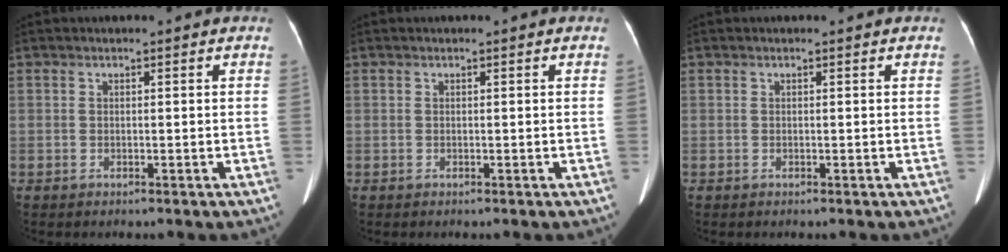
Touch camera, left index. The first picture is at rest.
{"total": 0.0}
{"total": 0.6, "force": [0.6, 0.0, 0.2], "torque": [-0.006, 0.012, 0.008]}